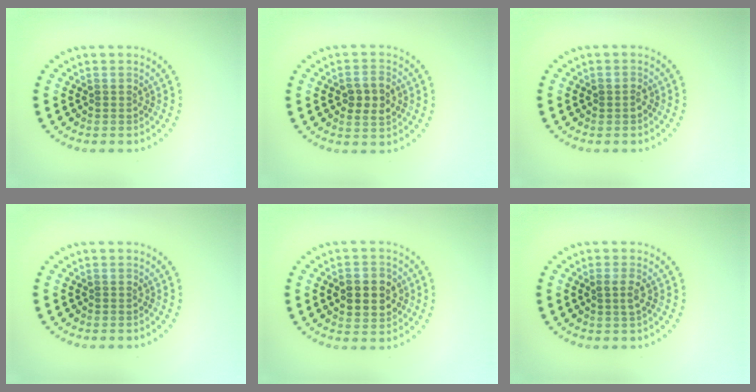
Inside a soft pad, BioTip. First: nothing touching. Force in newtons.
{"total": 2.9, "press": 2.9, "slide": 0.3}
{"total": 0.8, "press": 0.8, "slide": 0.1}
{"total": 0.0}
{"total": 4.0, "press": 4.0, "slide": 0.3}
{"total": 1.3, "press": 1.2, "slide": 0.4}